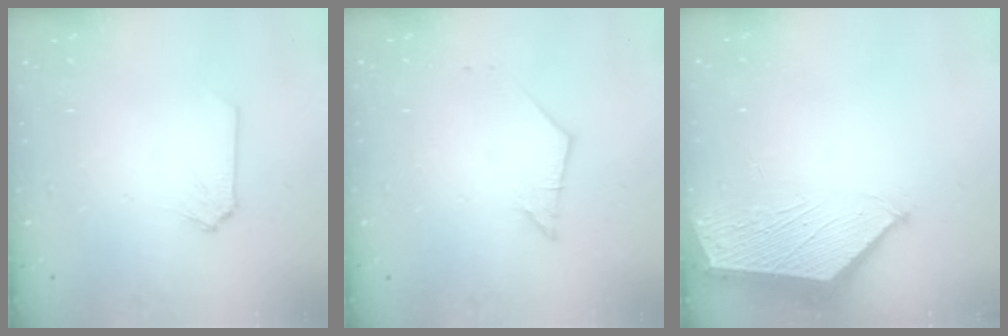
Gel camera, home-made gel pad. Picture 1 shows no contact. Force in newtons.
{"total": 2.5, "press": 2.4, "slide": 0.4}
{"total": 3.0, "press": 3.0, "slide": 0.4}